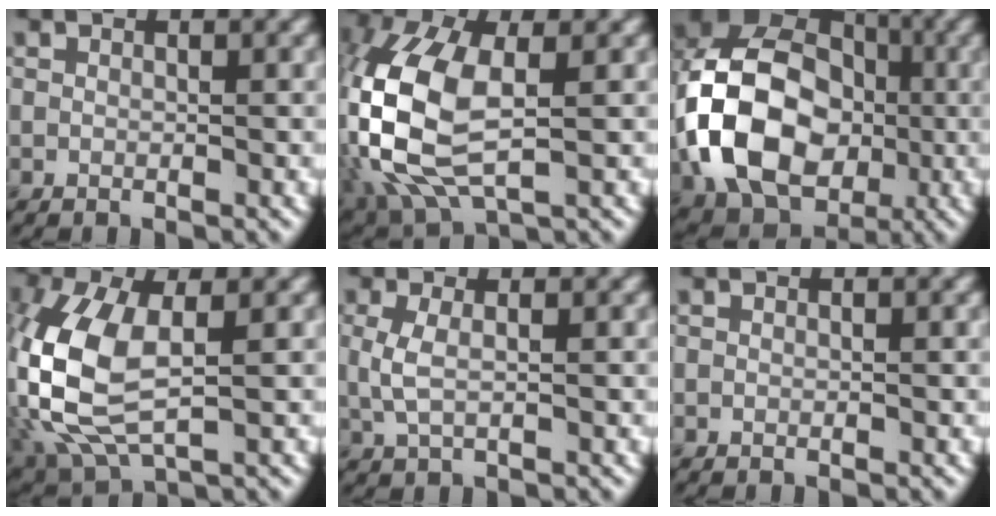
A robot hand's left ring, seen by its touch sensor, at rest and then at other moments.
{"total": 11.7, "force": [-0.1, 6.1, 9.9], "torque": [-0.254, 0.000, -0.005]}
{"total": 15.4, "force": [-2.5, 11.3, 10.1], "torque": [-0.215, 0.000, -0.057]}
{"total": 10.5, "force": [-0.3, 5.4, 9.0], "torque": [-0.230, -0.007, -0.004]}
{"total": 2.1, "force": [0.2, 0.8, 1.9], "torque": [-0.048, 0.000, 0.004]}
{"total": 0.0}